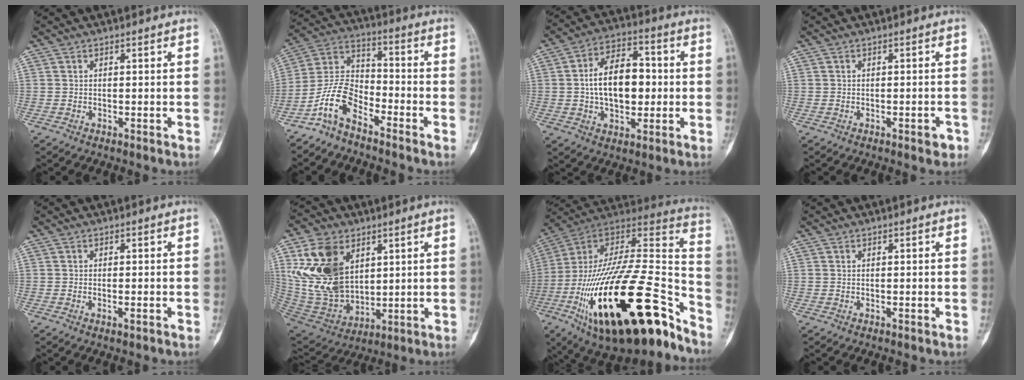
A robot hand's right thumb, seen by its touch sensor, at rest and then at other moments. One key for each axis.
{"total": 9.3, "fx": -6.3, "fy": 4.4, "fz": 5.3, "tx": -0.106, "ty": 0.063, "tz": -0.137}
{"total": 13.9, "fx": 0.1, "fy": 8.5, "fz": 11.0, "tx": -0.156, "ty": 0.023, "tz": -0.001}
{"total": 2.0, "fx": -1.0, "fy": 1.0, "fz": 1.4, "tx": -0.015, "ty": 0.008, "tz": -0.011}
{"total": 1.2, "fx": -0.4, "fy": 0.3, "fz": 1.1, "tx": -0.020, "ty": 0.000, "tz": -0.005}
{"total": 17.6, "fx": 6.1, "fy": 11.9, "fz": 11.4, "tx": -0.203, "ty": -0.027, "tz": 0.140}
{"total": 38.4, "fx": -18.9, "fy": 14.4, "fz": 30.1, "tx": -0.504, "ty": 0.057, "tz": -0.306}
{"total": 0.0}